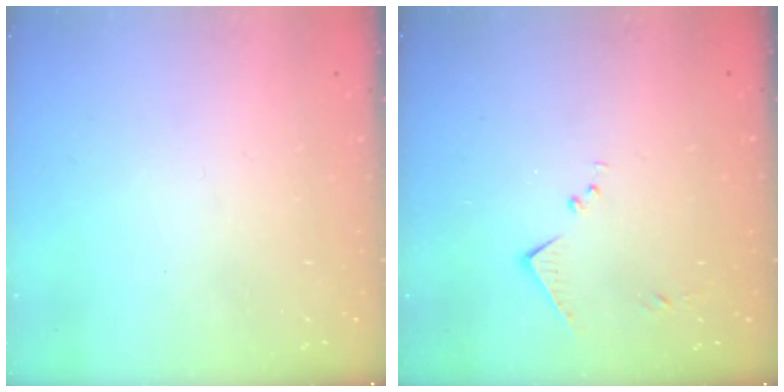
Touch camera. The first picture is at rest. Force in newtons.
{"total": 6.9, "press": 6.8, "slide": 0.6}